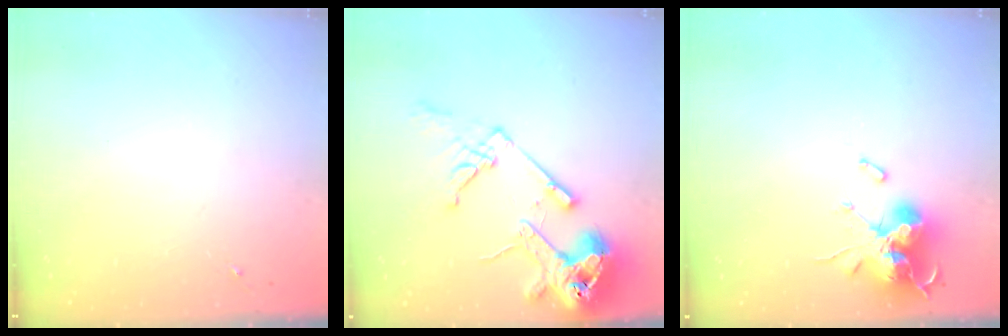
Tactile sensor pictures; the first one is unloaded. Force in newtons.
{"total": 18.6, "press": 18.4, "slide": 2.2}
{"total": 16.7, "press": 16.7, "slide": 0.1}